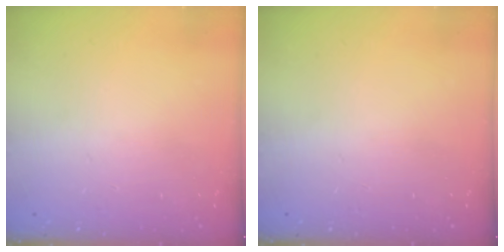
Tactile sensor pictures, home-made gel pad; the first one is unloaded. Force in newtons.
{"total": 0.0}